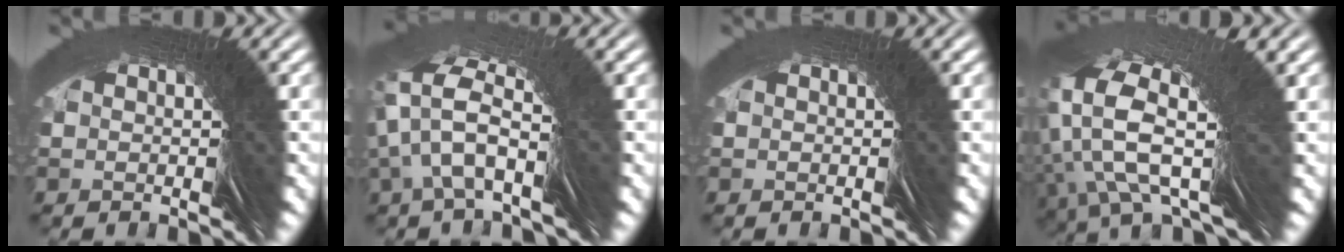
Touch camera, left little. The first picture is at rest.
{"total": 4.6, "force": [3.5, -2.9, -0.6], "torque": [0.016, 0.055, 0.040]}
{"total": 0.0}
{"total": 6.2, "force": [4.4, -1.8, 4.0], "torque": [-0.049, 0.064, 0.053]}